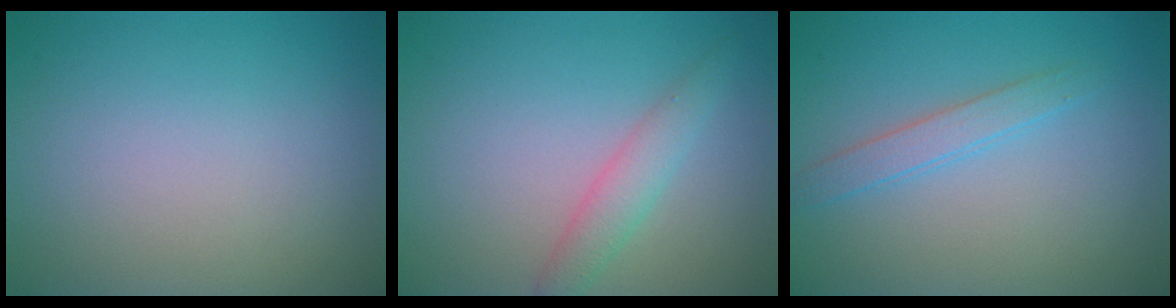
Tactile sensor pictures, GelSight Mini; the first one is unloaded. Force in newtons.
{"total": 2.3, "press": 2.3, "slide": 0.1}
{"total": 1.9, "press": 1.9, "slide": 0.2}